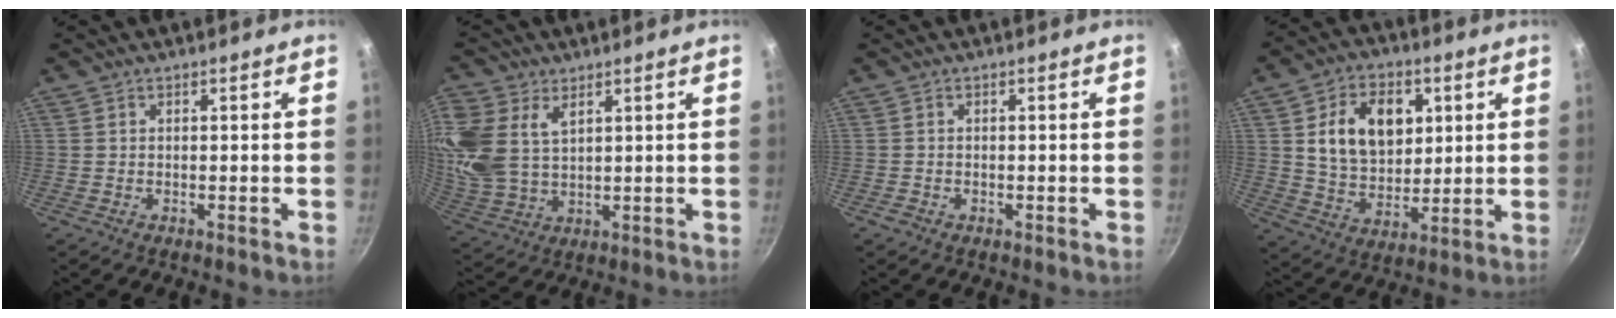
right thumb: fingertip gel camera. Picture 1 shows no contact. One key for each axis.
{"total": 14.7, "fx": 5.6, "fy": 9.9, "fz": 9.4, "tx": -0.217, "ty": -0.005, "tz": 0.123}
{"total": 1.0, "fx": -0.6, "fy": 0.7, "fz": 0.4, "tx": -0.011, "ty": 0.001, "tz": -0.011}
{"total": 15.2, "fx": 3.9, "fy": 10.8, "fz": 9.9, "tx": -0.132, "ty": -0.011, "tz": 0.069}